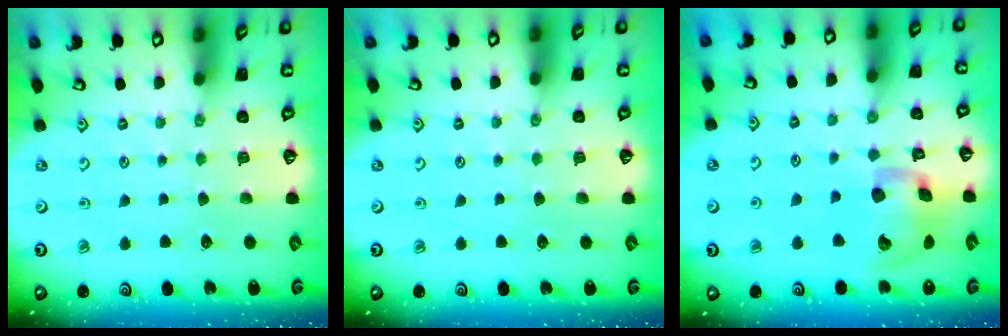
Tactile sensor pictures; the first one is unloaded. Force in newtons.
{"total": 0.0}
{"total": 14.6, "press": 14.4, "slide": 2.4}